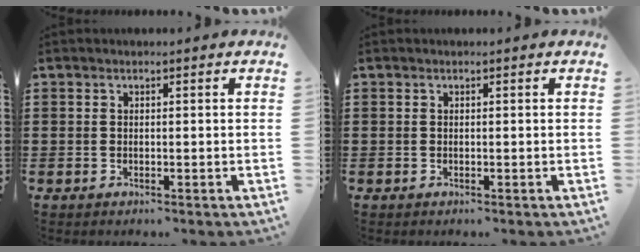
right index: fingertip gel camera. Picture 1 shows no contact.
{"total": 0.0}